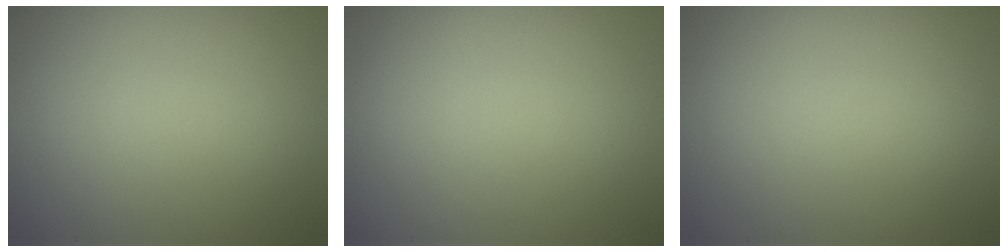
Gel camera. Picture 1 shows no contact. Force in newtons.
{"total": 0.0}
{"total": 0.0}